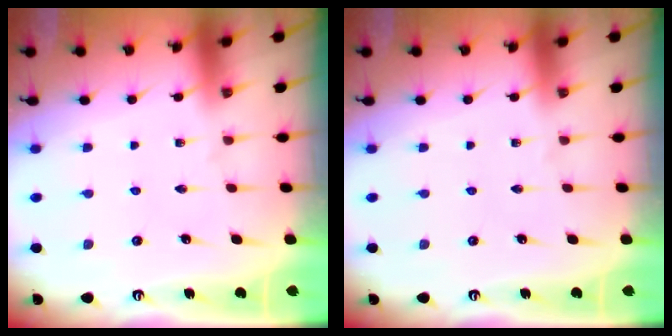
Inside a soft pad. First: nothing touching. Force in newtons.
{"total": 0.0}